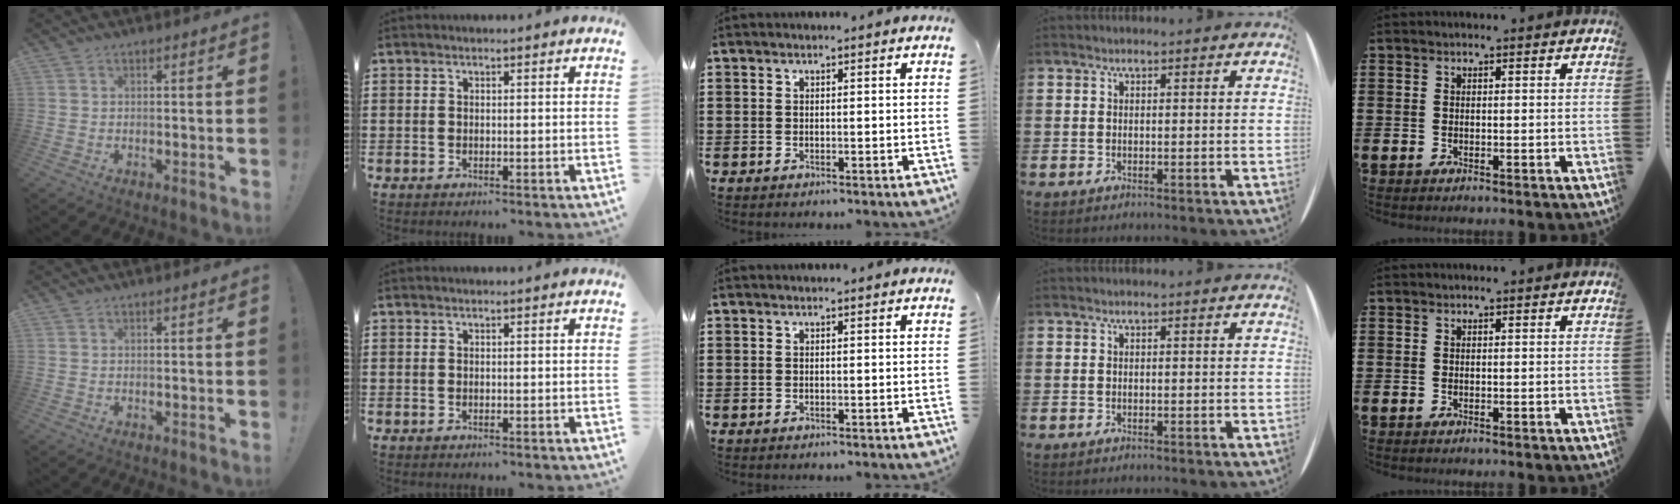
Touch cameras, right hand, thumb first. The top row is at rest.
{}